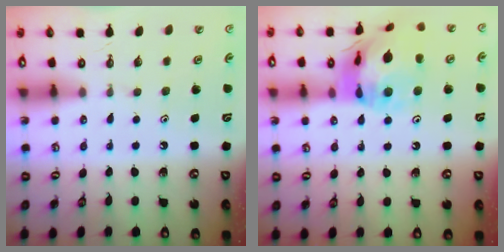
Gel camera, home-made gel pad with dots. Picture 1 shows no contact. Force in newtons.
{"total": 18.5, "press": 18.4, "slide": 2.1}